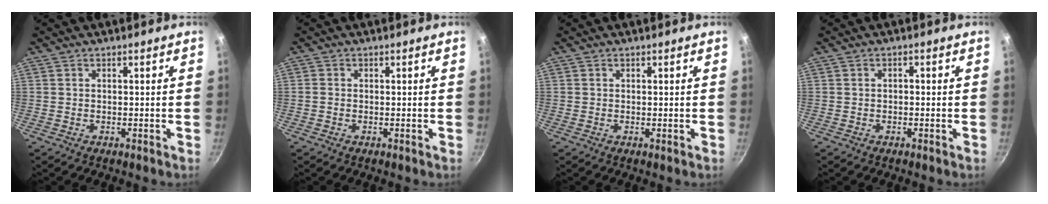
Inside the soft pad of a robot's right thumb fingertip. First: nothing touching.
{"total": 0.6, "force": [-0.1, 0.5, 0.2], "torque": [-0.005, 0.002, -0.004]}
{"total": 0.0}
{"total": 0.8, "force": [-0.3, 0.5, 0.5], "torque": [-0.008, 0.006, -0.002]}